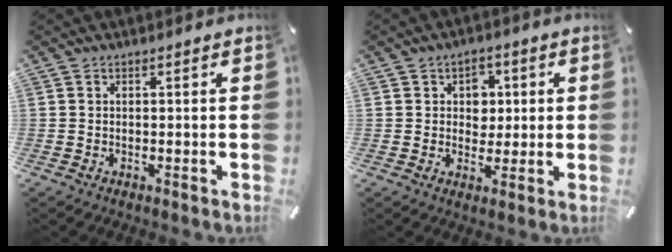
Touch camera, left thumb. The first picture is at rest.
{"total": 5.9, "force": [1.1, 5.3, 2.4], "torque": [-0.022, -0.002, 0.011]}